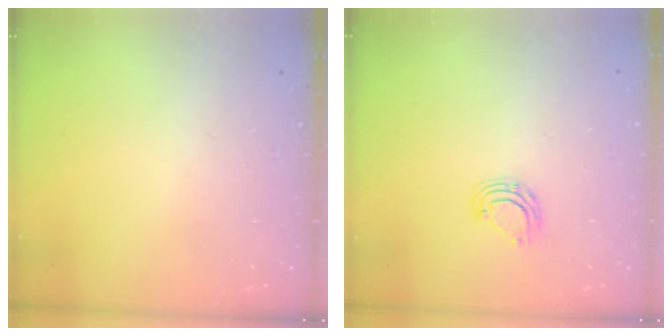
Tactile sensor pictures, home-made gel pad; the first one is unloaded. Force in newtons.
{"total": 6.9, "press": 6.8, "slide": 0.9}